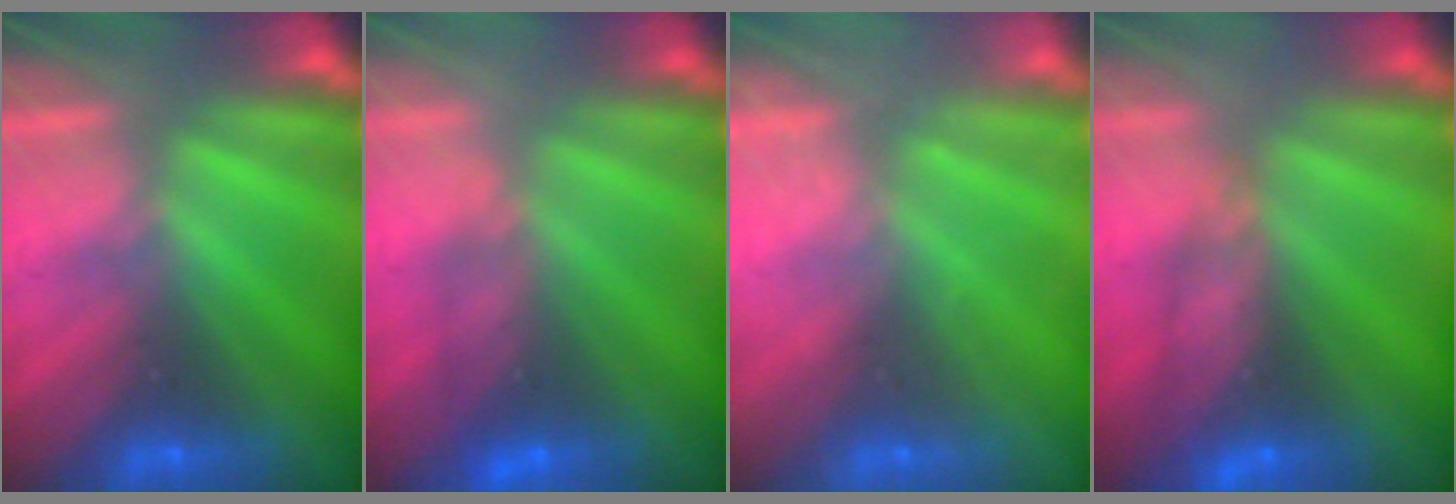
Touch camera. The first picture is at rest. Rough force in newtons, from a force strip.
{"total": 4.7}
{"total": 2.4}
{"total": 8.1}